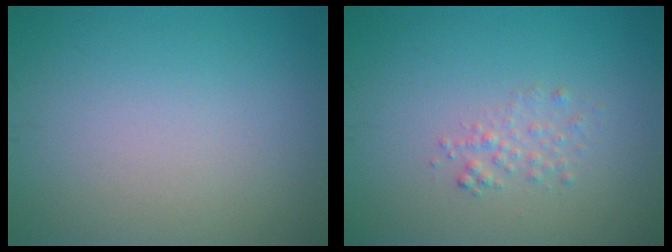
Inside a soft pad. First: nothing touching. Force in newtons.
{"total": 1.4, "press": 1.4, "slide": 0.1}